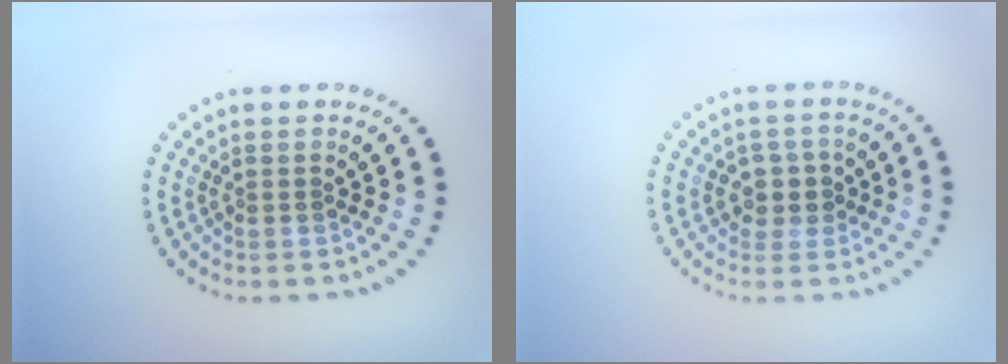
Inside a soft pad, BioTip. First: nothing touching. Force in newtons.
{"total": 2.4, "press": 2.1, "slide": 1.1}